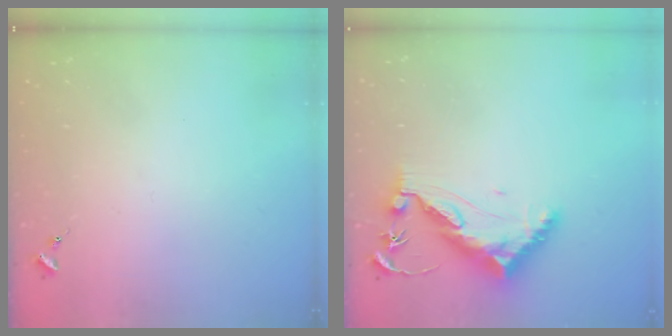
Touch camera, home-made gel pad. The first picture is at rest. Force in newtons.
{"total": 11.5, "press": 11.4, "slide": 0.7}